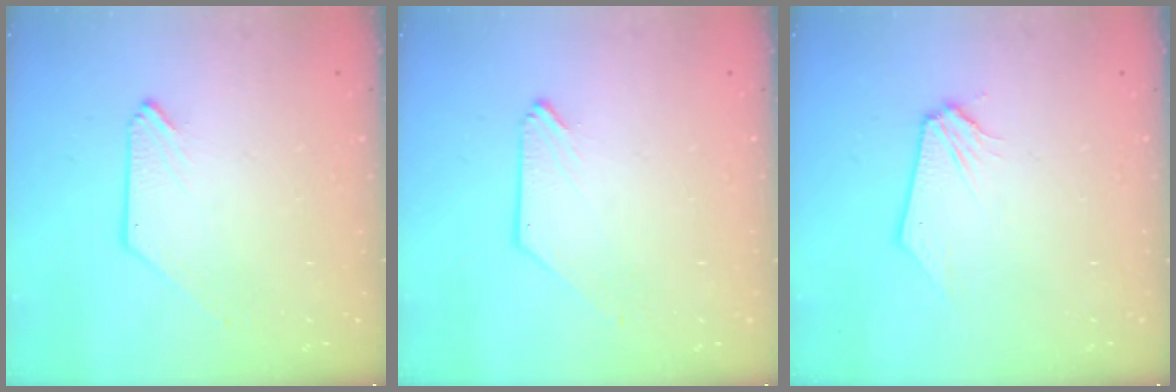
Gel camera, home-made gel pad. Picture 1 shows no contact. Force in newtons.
{"total": 0.0}
{"total": 0.0}